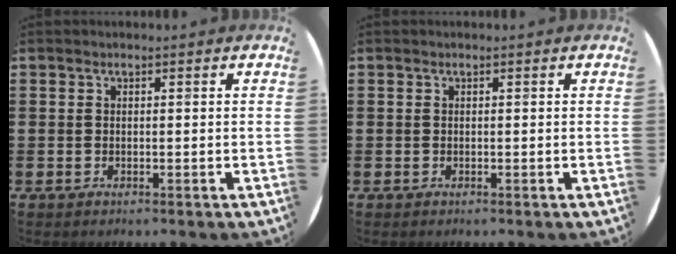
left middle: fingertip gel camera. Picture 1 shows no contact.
{"total": 0.0}